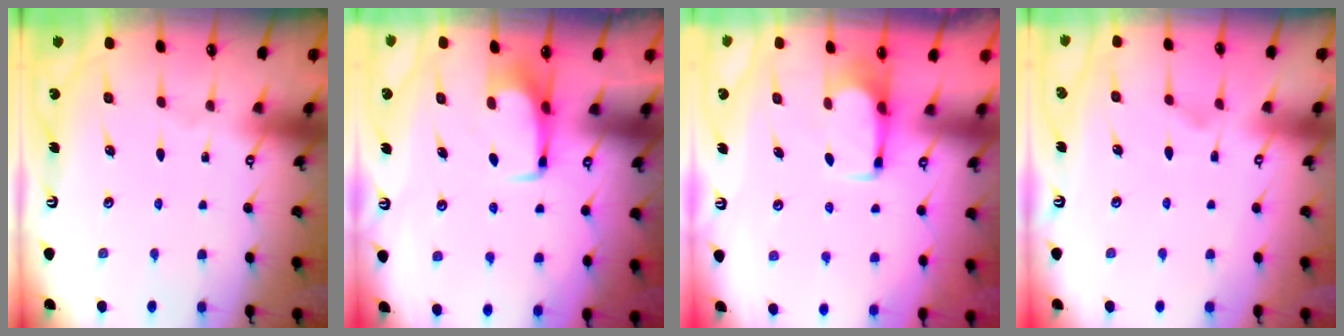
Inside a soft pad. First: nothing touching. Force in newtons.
{"total": 3.0, "press": 2.9, "slide": 0.4}
{"total": 3.0, "press": 3.0, "slide": 0.5}
{"total": 1.4, "press": 0.7, "slide": 1.2}